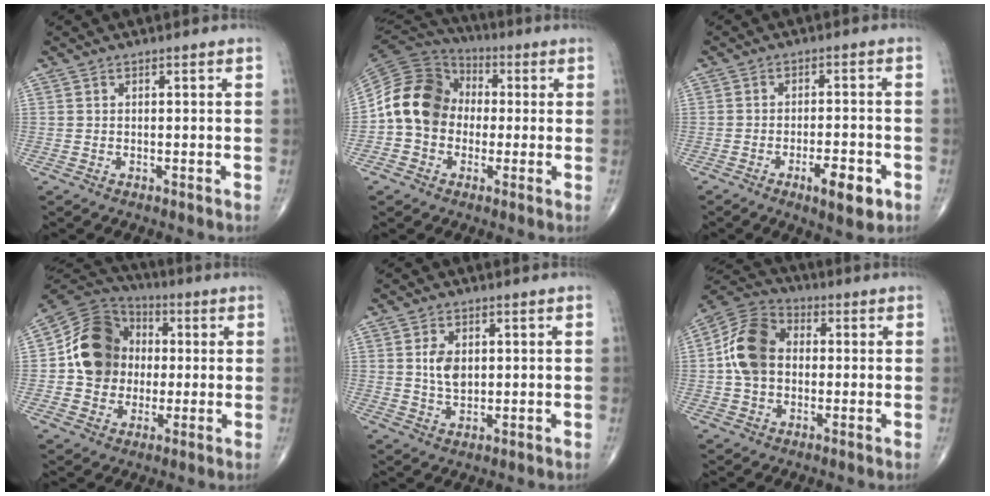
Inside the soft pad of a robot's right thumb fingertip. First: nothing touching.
{"total": 14.4, "force": [-0.3, 11.9, 8.1], "torque": [-0.133, 0.034, -0.020]}
{"total": 7.1, "force": [-3.4, 2.3, 5.9], "torque": [-0.085, 0.008, -0.047]}
{"total": 14.8, "force": [0.7, 12.6, 7.7], "torque": [-0.104, 0.019, 0.005]}
{"total": 5.2, "force": [1.0, 3.3, 3.8], "torque": [-0.061, -0.008, 0.022]}
{"total": 11.6, "force": [0.3, 8.6, 7.8], "torque": [-0.139, 0.030, -0.005]}